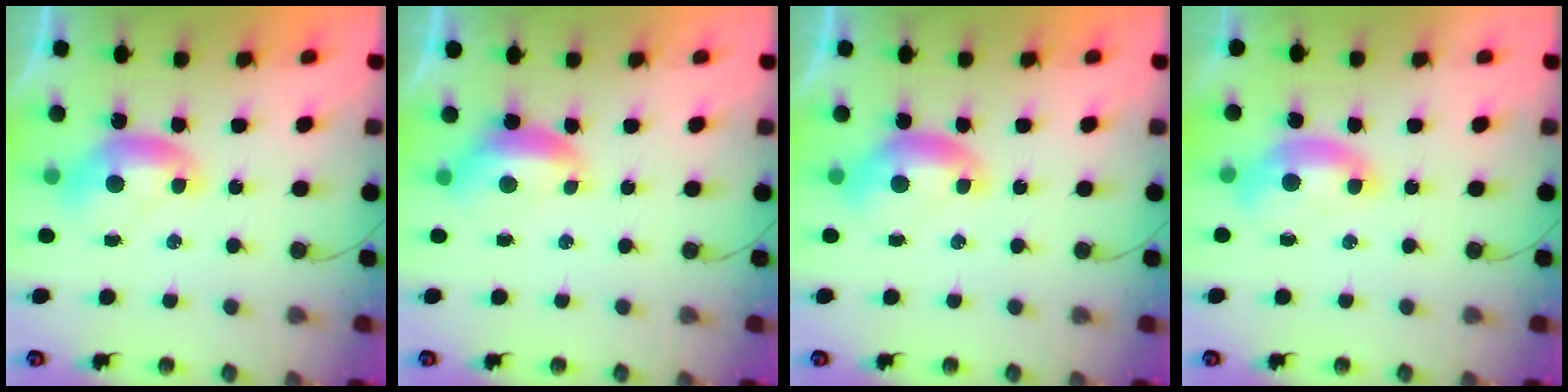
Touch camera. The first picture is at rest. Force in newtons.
{"total": 1.0, "press": 0.8, "slide": 0.6}
{"total": 0.0}
{"total": 1.5, "press": 1.4, "slide": 0.6}